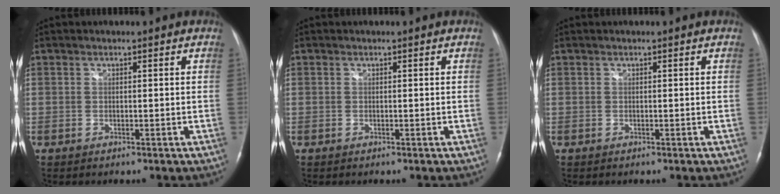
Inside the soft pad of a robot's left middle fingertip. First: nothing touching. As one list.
[{"total": 0.0}, {"total": 0.0}]